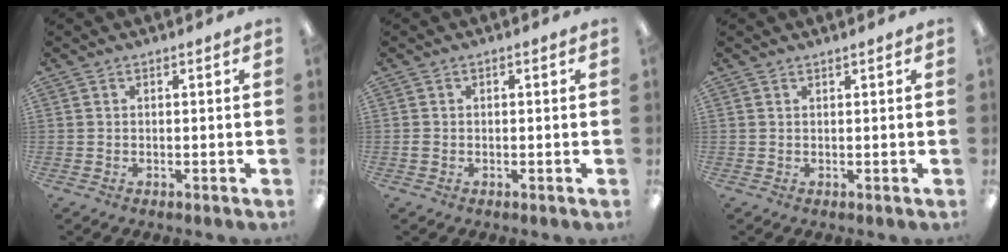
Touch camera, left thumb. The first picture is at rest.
{"total": 0.9, "force": [-0.2, 0.7, 0.6], "torque": [-0.010, 0.003, -0.005]}
{"total": 0.6, "force": [0.6, 0.0, 0.0], "torque": [0.000, 0.001, 0.010]}